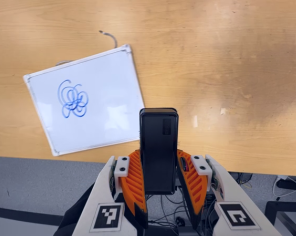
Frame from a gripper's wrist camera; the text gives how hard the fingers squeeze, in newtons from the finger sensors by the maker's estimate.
{"total": 4.4, "left": 3.1, "right": 5.7}